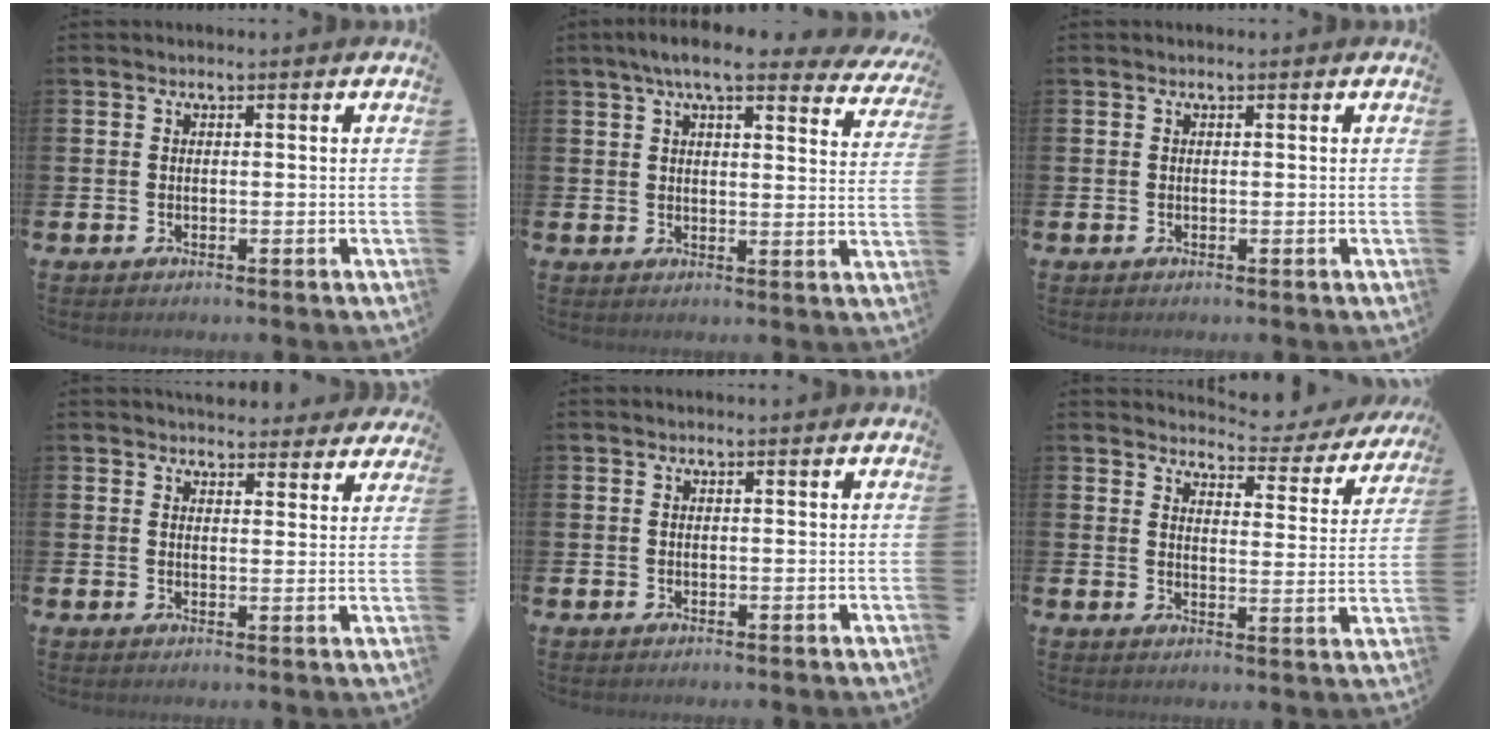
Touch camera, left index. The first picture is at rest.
{"total": 7.4, "force": [6.3, 1.2, 3.8], "torque": [-0.076, -0.018, 0.109]}
{"total": 0.0}
{"total": 4.5, "force": [4.3, 1.2, 0.3], "torque": [-0.002, -0.022, 0.077]}
{"total": 0.0}
{"total": 4.2, "force": [4.0, 0.9, 0.9], "torque": [-0.025, -0.031, 0.065]}